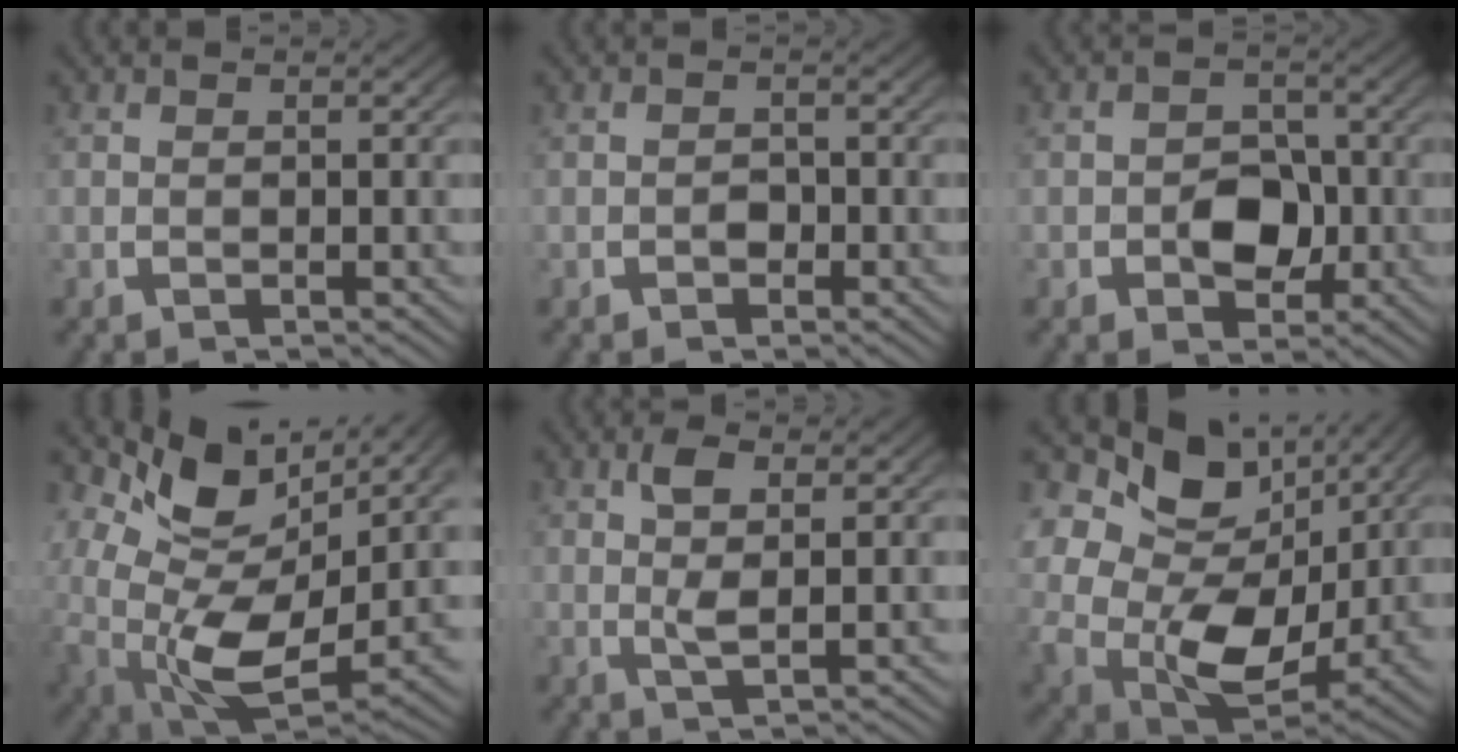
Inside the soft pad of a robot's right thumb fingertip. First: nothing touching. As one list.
[{"total": 1.1, "force": [-0.6, 0.8, 0.4], "torque": [-0.007, -0.008, -0.010]}, {"total": 4.6, "force": [-0.9, 3.4, 2.9], "torque": [-0.041, -0.019, -0.009]}, {"total": 18.4, "force": [-1.1, 12.3, 13.6], "torque": [-0.294, -0.089, 0.029]}, {"total": 2.8, "force": [1.1, 0.7, 2.5], "torque": [-0.050, -0.005, 0.025]}, {"total": 16.5, "force": [2.1, 11.0, 12.2], "torque": [-0.255, -0.051, 0.060]}]